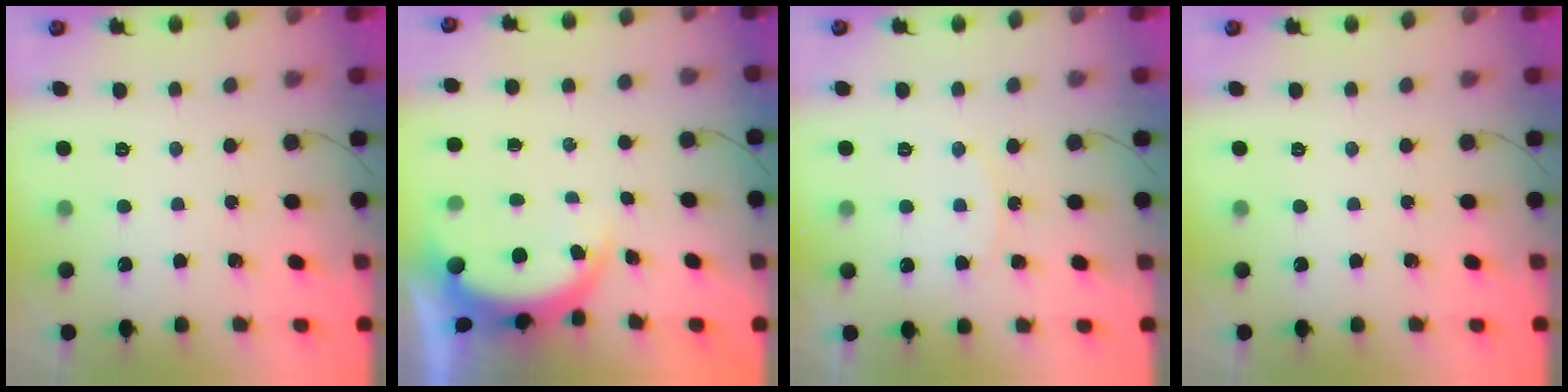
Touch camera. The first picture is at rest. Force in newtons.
{"total": 4.7, "press": 4.6, "slide": 0.9}
{"total": 5.3, "press": 5.2, "slide": 0.5}
{"total": 0.0}